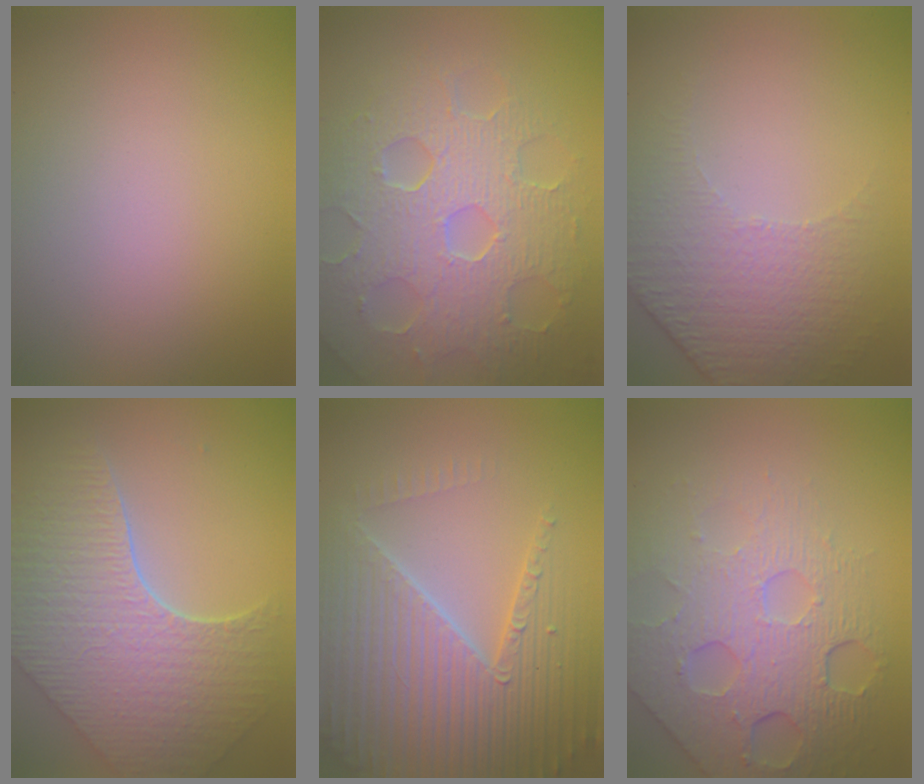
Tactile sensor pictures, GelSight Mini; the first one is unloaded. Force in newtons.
{"total": 8.7, "press": 6.1, "slide": 6.1}
{"total": 4.7, "press": 3.1, "slide": 3.5}
{"total": 8.5, "press": 6.1, "slide": 5.8}
{"total": 6.9, "press": 6.7, "slide": 1.6}
{"total": 7.9, "press": 5.3, "slide": 5.9}